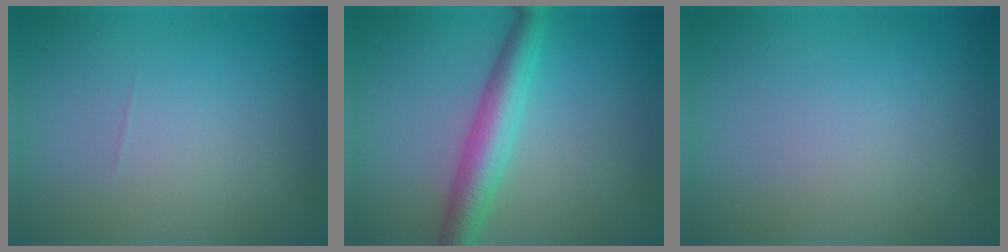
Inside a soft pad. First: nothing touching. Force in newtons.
{"total": 4.4, "press": 4.4, "slide": 0.1}
{"total": 0.0}